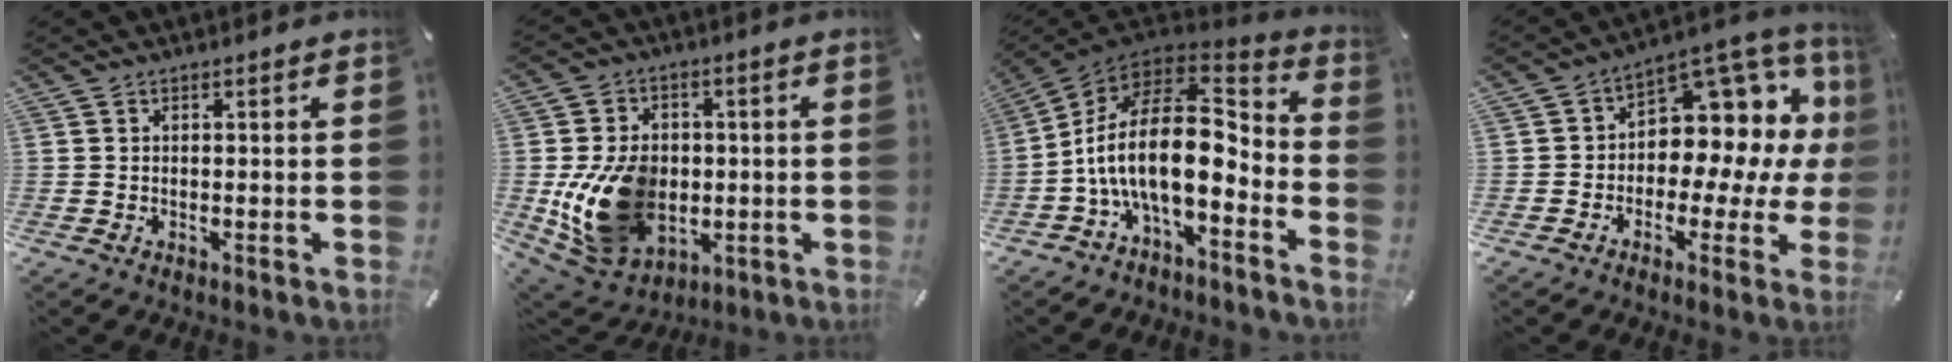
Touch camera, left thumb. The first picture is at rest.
{"total": 16.9, "force": [-2.0, 13.0, 10.7], "torque": [-0.215, -0.005, -0.031]}
{"total": 20.7, "force": [-2.5, 10.7, 17.5], "torque": [-0.351, -0.005, -0.045]}
{"total": 10.7, "force": [2.5, 8.2, 6.5], "torque": [-0.078, -0.044, 0.043]}